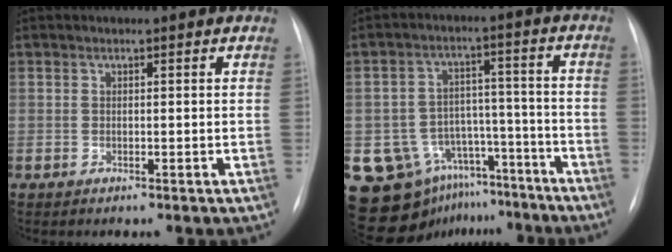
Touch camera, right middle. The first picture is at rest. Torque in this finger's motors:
{"motor_torque": [1.46, -0.68, 1.06, 0.19]}